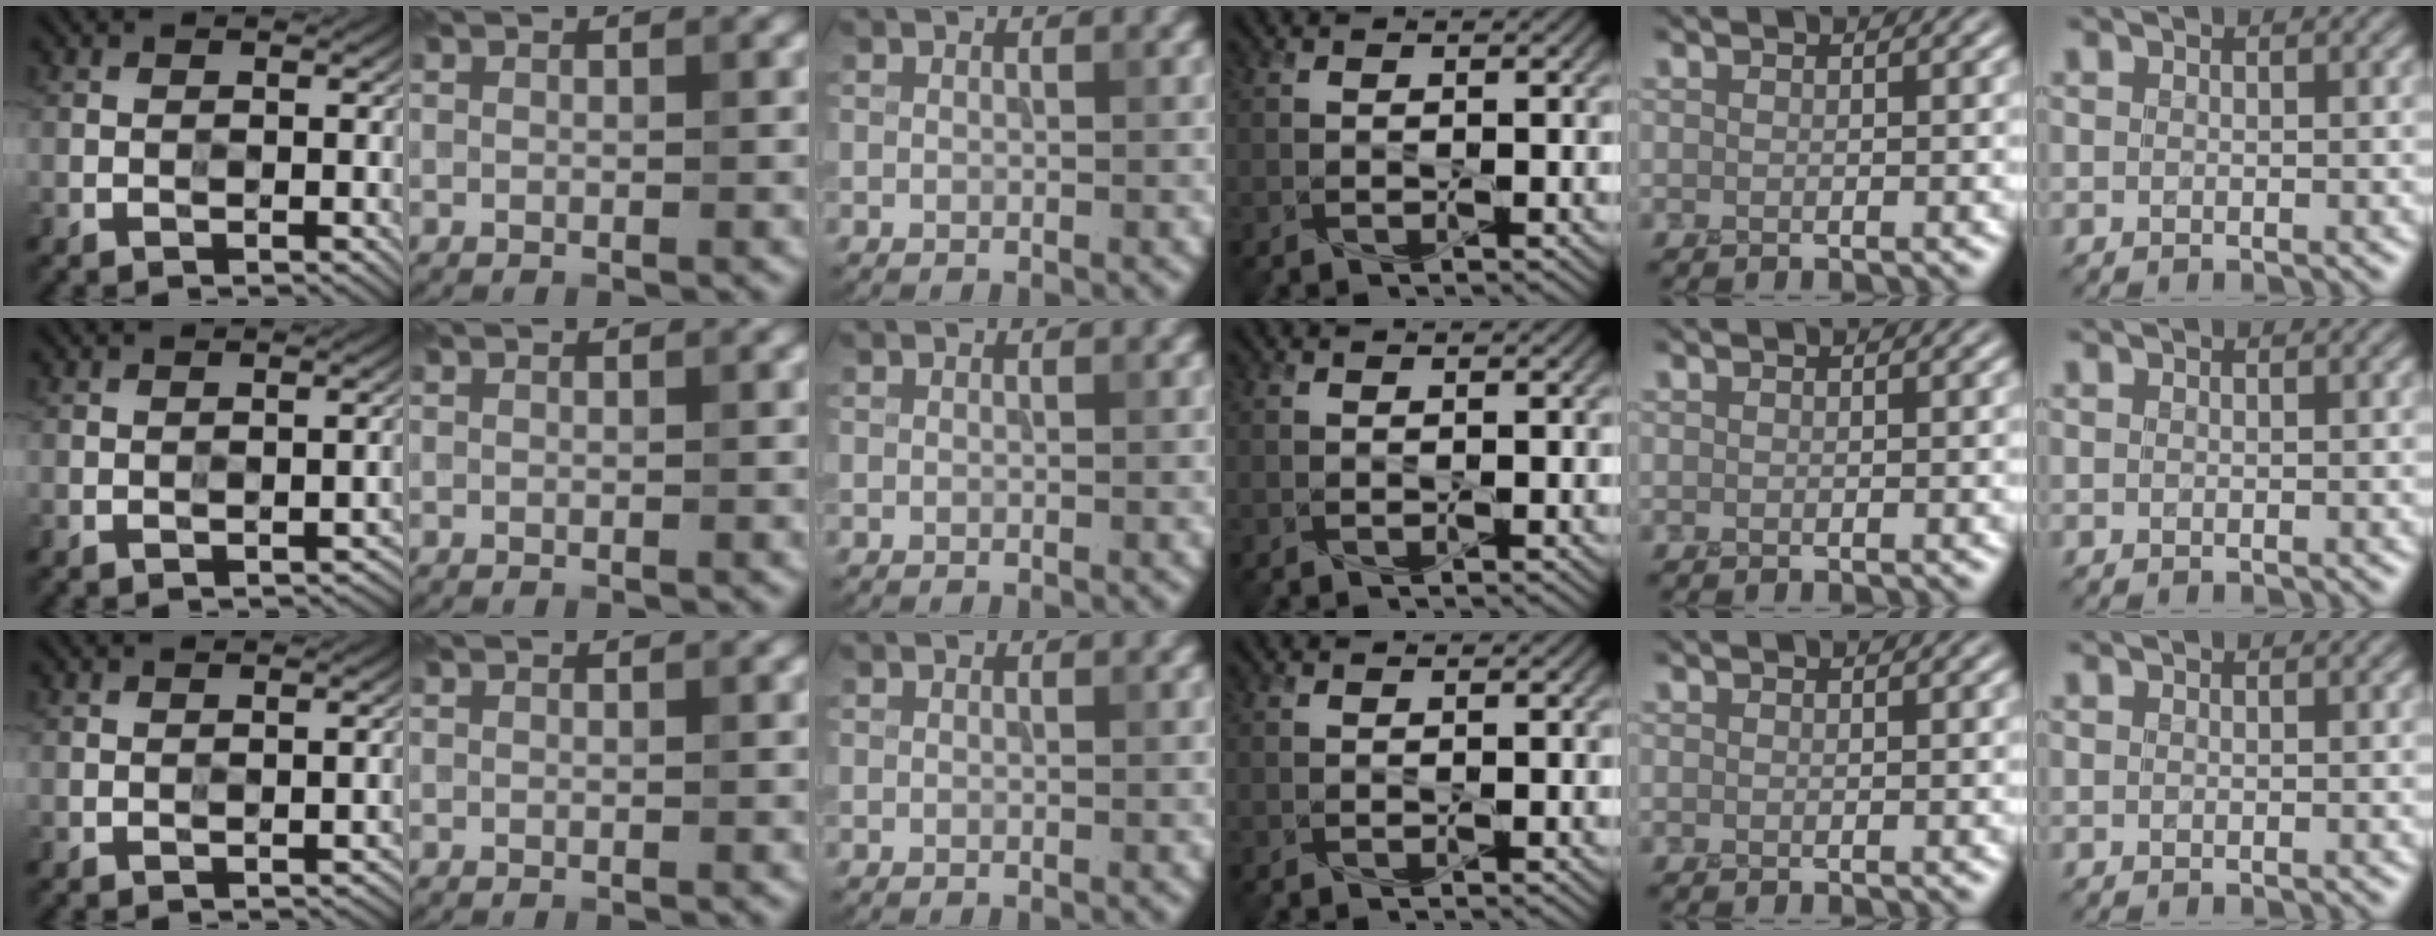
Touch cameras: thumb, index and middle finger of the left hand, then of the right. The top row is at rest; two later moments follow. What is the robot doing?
{"motion": "screw", "object": "flashlight"}